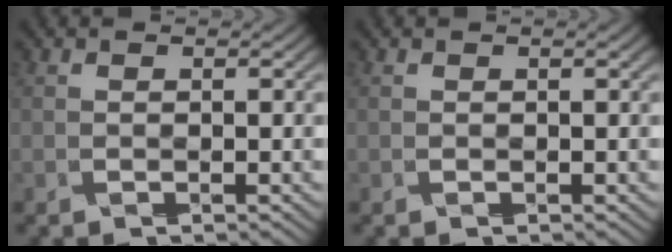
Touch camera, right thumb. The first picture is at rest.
{"total": 0.0}